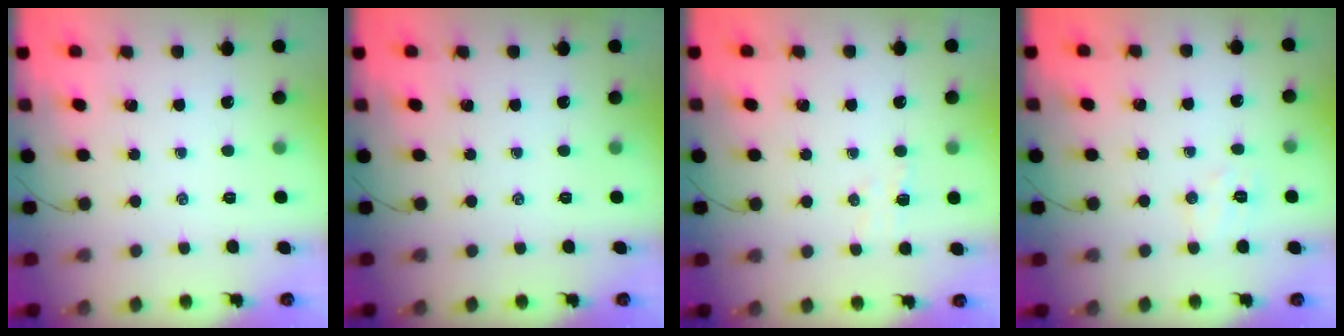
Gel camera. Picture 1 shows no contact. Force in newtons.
{"total": 0.0}
{"total": 4.3, "press": 4.2, "slide": 1.0}
{"total": 6.3, "press": 6.2, "slide": 1.0}